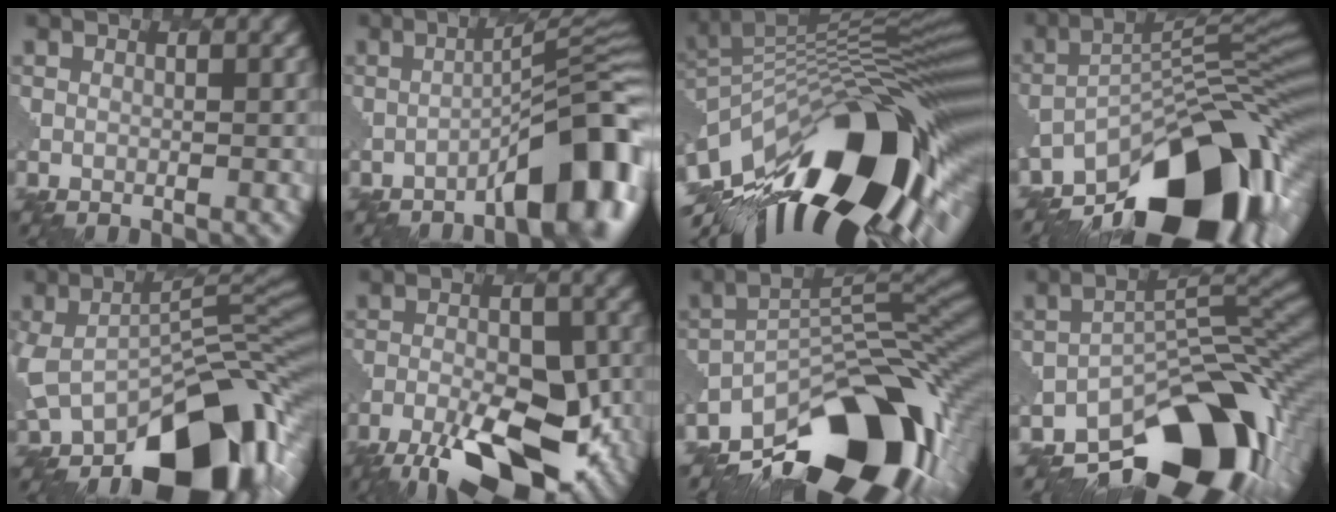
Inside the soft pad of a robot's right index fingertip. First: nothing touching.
{"total": 9.1, "force": [-4.8, 1.6, 7.5], "torque": [-0.097, 0.023, -0.076]}
{"total": 17.1, "force": [-8.0, 6.2, 13.7], "torque": [-0.222, 0.013, -0.147]}
{"total": 15.9, "force": [-10.4, 5.7, 10.7], "torque": [-0.161, 0.006, -0.178]}
{"total": 12.1, "force": [-5.8, 6.0, 8.8], "torque": [-0.119, -0.017, -0.097]}
{"total": 12.2, "force": [-7.0, 4.7, 8.9], "torque": [-0.161, -0.010, -0.123]}
{"total": 15.9, "force": [-10.0, 6.9, 10.3], "torque": [-0.157, -0.004, -0.163]}
{"total": 14.0, "force": [-8.9, 6.5, 8.7], "torque": [-0.113, -0.002, -0.148]}